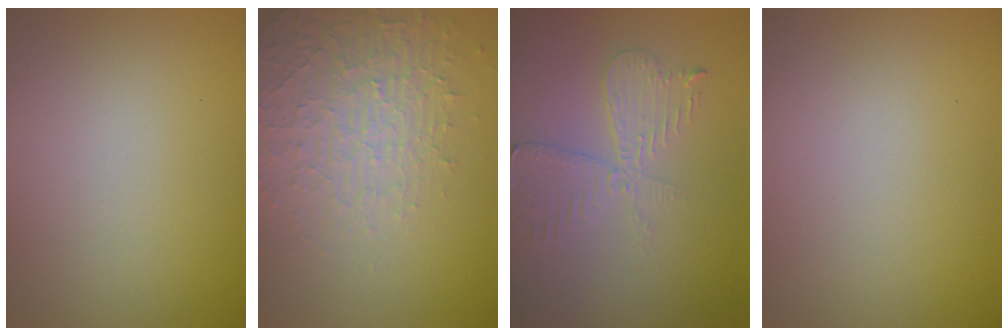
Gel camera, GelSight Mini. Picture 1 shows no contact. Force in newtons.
{"total": 4.5, "press": 3.1, "slide": 3.4}
{"total": 2.6, "press": 2.5, "slide": 0.5}
{"total": 0.0}